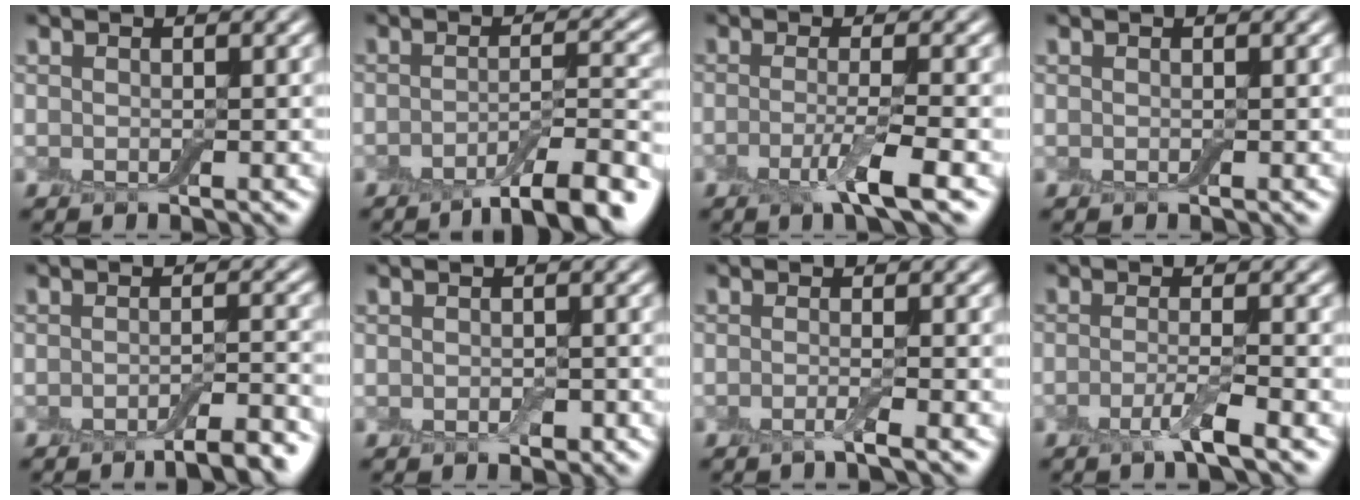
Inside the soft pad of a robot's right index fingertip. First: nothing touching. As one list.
[{"total": 7.1, "force": [-4.5, 1.7, 5.2], "torque": [-0.070, 0.002, -0.070]}, {"total": 3.5, "force": [-1.3, 0.5, 3.2], "torque": [-0.056, -0.005, -0.034]}, {"total": 0.0}, {"total": 4.9, "force": [-3.2, 1.1, 3.5], "torque": [-0.040, 0.003, -0.048]}, {"total": 0.9, "force": [-0.3, 0.6, 0.6], "torque": [-0.009, -0.003, -0.004]}, {"total": 1.5, "force": [-0.6, 0.2, 1.3], "torque": [-0.021, -0.004, -0.019]}, {"total": 2.5, "force": [-1.2, 0.3, 2.1], "torque": [-0.035, -0.002, -0.032]}]